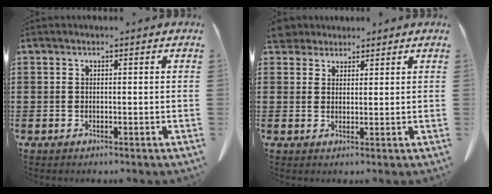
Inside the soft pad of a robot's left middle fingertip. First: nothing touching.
{"total": 3.2, "force": [3.0, 1.1, 0.3], "torque": [-0.010, -0.005, 0.058]}